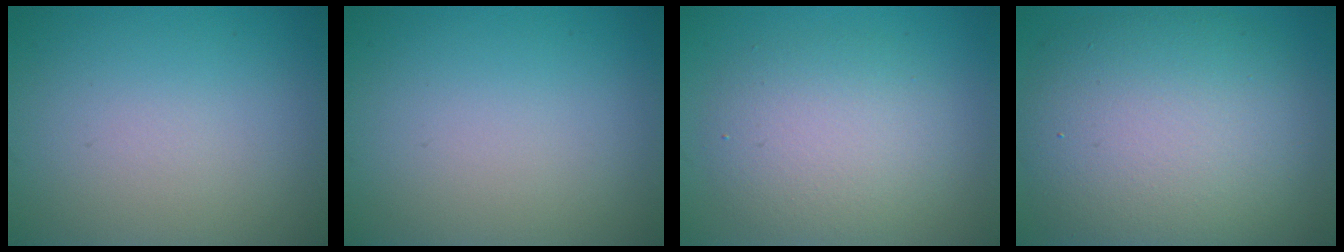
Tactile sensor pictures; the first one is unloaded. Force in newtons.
{"total": 0.0}
{"total": 4.7, "press": 4.6, "slide": 0.5}
{"total": 10.6, "press": 10.6, "slide": 1.0}